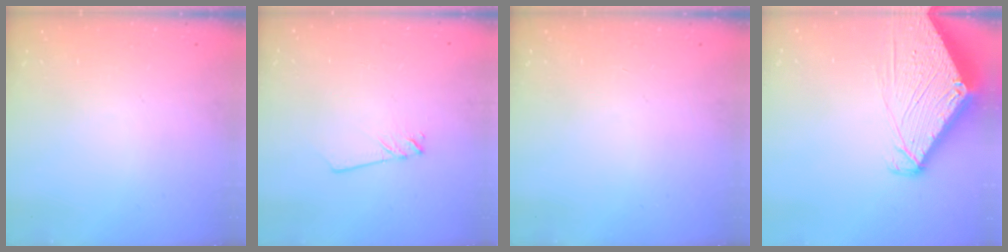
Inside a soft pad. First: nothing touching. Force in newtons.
{"total": 2.0, "press": 2.0, "slide": 0.1}
{"total": 0.0}
{"total": 6.9, "press": 6.9, "slide": 0.6}